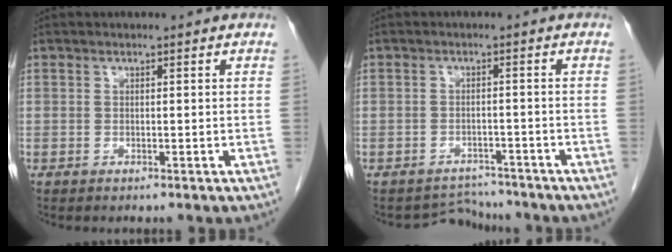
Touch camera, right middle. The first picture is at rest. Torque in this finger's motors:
{"motor_torque": [-0.63, -0.42, -0.29, -0.10]}